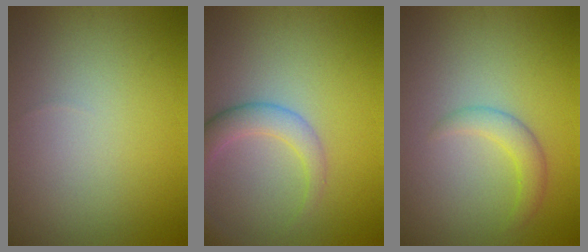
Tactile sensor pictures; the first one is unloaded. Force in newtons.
{"total": 3.3, "press": 3.3, "slide": 0.1}
{"total": 2.0, "press": 2.0, "slide": 0.1}